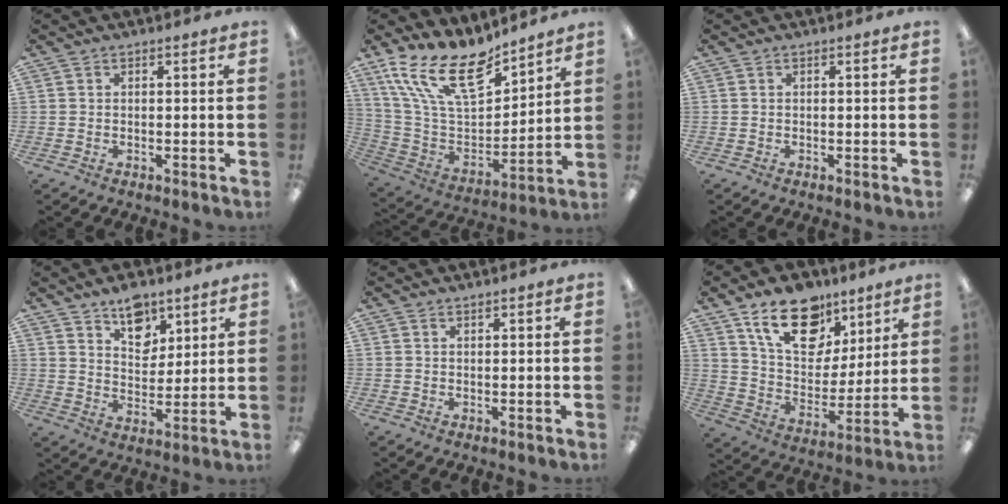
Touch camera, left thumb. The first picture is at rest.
{"total": 19.7, "force": [13.7, 8.1, 11.5], "torque": [-0.231, -0.083, 0.247]}
{"total": 0.0}
{"total": 9.9, "force": [7.1, 5.8, 3.8], "torque": [-0.044, -0.041, 0.126]}
{"total": 0.7, "force": [0.7, 0.1, 0.1], "torque": [-0.002, 0.000, 0.014]}
{"total": 18.3, "force": [11.6, 11.0, 8.9], "torque": [-0.141, -0.054, 0.207]}